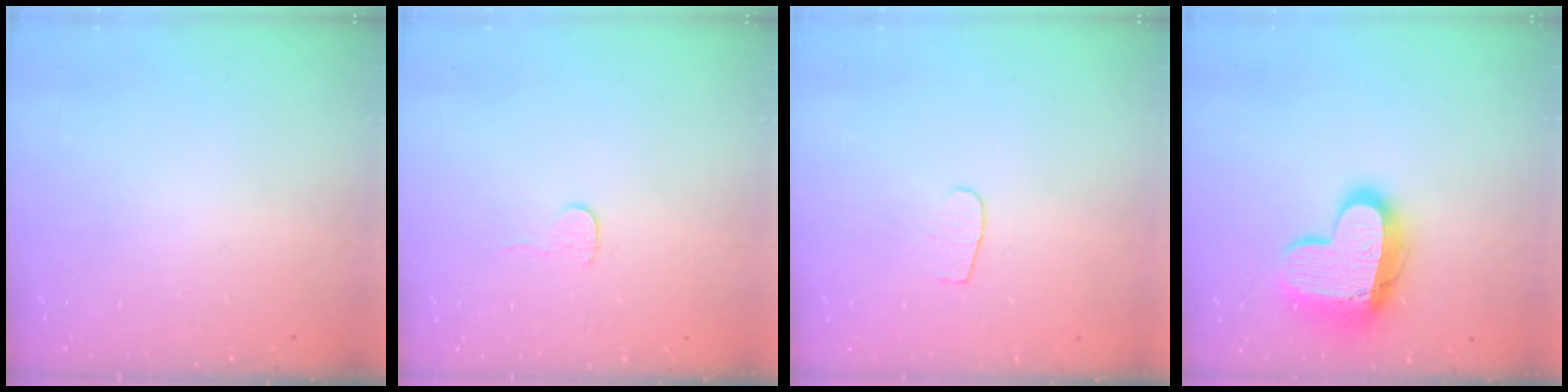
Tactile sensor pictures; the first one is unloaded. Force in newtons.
{"total": 3.4, "press": 3.4, "slide": 0.3}
{"total": 3.2, "press": 3.2, "slide": 0.3}
{"total": 16.9, "press": 16.8, "slide": 1.4}